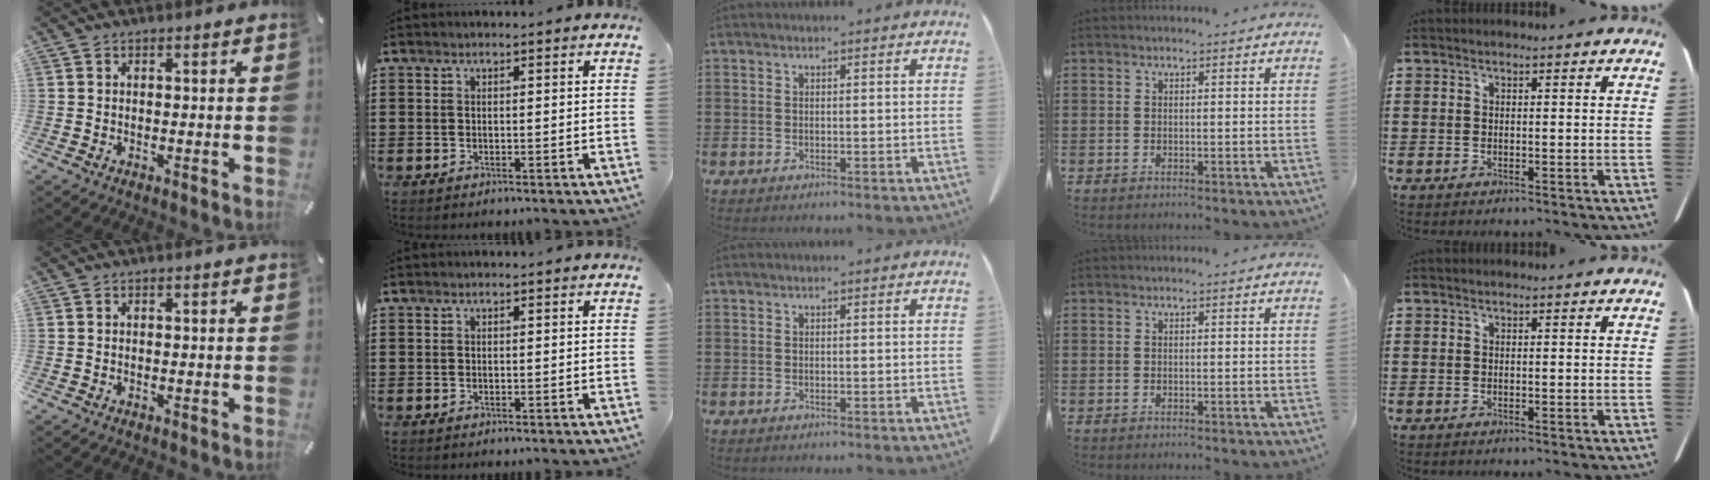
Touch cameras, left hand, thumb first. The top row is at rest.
{}